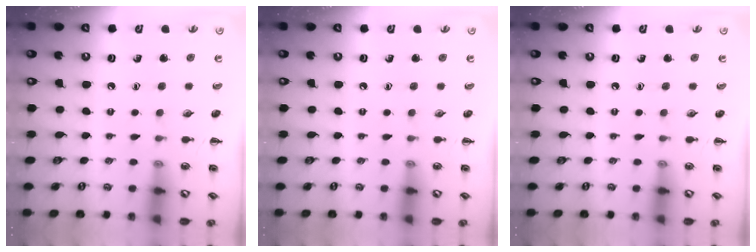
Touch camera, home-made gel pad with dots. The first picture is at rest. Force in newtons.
{"total": 0.0}
{"total": 0.0}